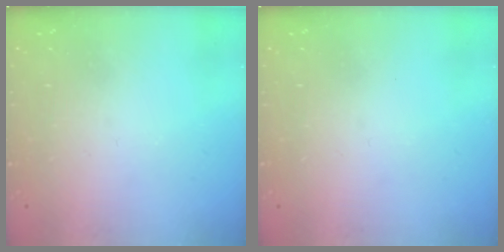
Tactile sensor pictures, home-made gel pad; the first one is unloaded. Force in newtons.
{"total": 0.0}